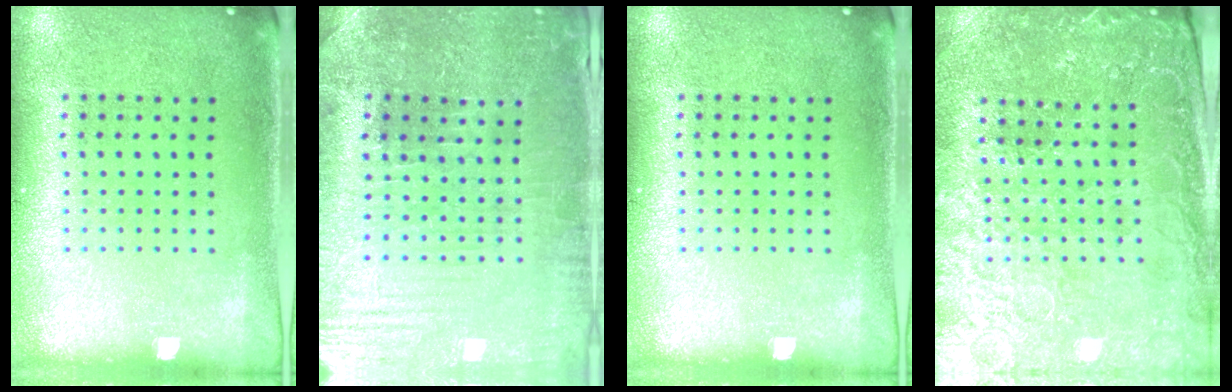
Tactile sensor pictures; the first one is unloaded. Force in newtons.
{"total": 1.6, "press": 1.6, "slide": 0.4}
{"total": 0.0}
{"total": 3.2, "press": 3.1, "slide": 0.5}